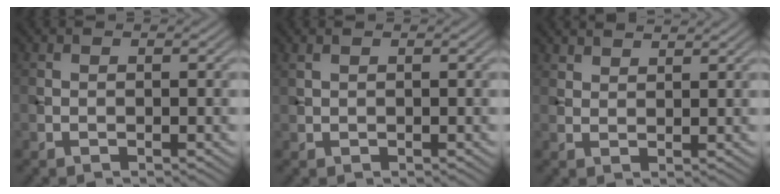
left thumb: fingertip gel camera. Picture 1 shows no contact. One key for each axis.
{"total": 1.0, "fx": 0.8, "fy": 0.4, "fz": 0.6, "tx": -0.021, "ty": 0.003, "tz": 0.021}
{"total": 2.8, "fx": 2.5, "fy": 0.8, "fz": 0.9, "tx": -0.018, "ty": -0.007, "tz": 0.055}